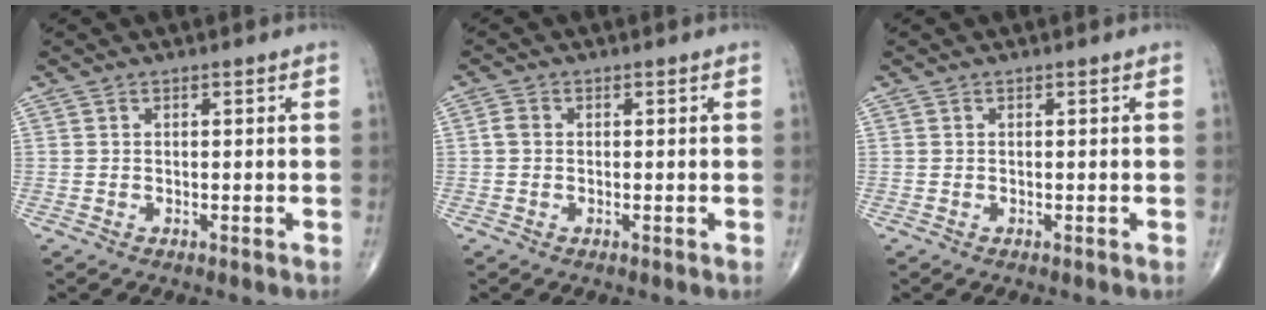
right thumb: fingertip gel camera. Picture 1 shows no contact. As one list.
[{"total": 1.6, "force": [0.0, 1.3, 1.0], "torque": [-0.016, 0.003, -0.003]}, {"total": 0.0}]